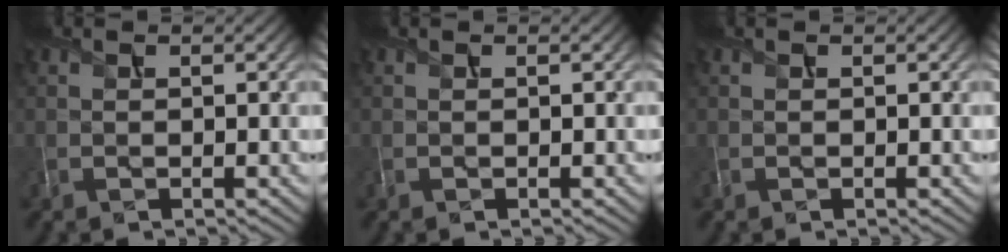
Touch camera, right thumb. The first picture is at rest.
{"total": 0.0}
{"total": 0.0}